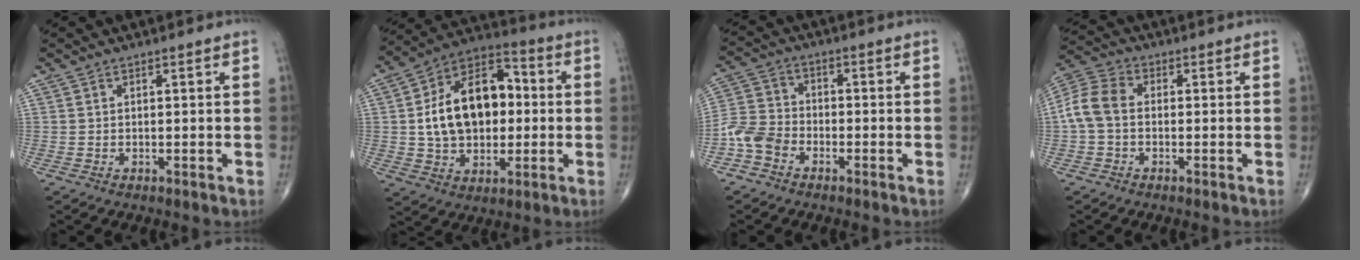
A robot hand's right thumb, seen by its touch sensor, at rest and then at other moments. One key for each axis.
{"total": 19.1, "fx": 1.0, "fy": 12.7, "fz": 14.3, "tx": -0.205, "ty": 0.029, "tz": 0.017}
{"total": 6.6, "fx": -3.5, "fy": 4.7, "fz": 3.0, "tx": -0.055, "ty": 0.023, "tz": -0.078}
{"total": 7.6, "fx": -0.4, "fy": 5.4, "fz": 5.4, "tx": -0.109, "ty": 0.022, "tz": -0.021}